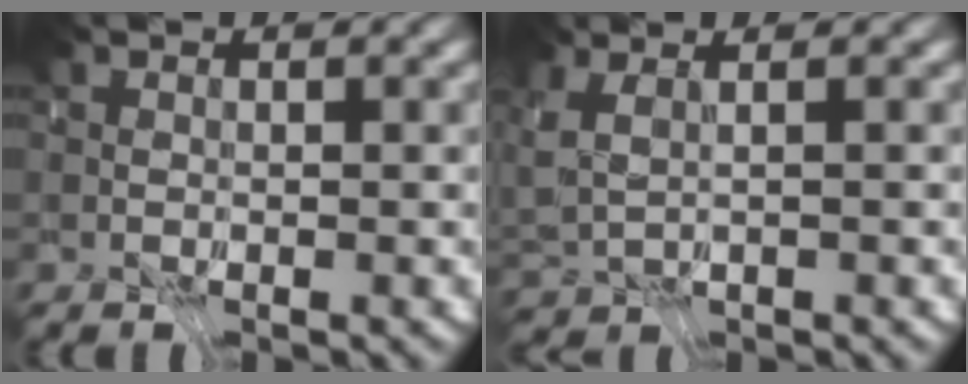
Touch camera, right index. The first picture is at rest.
{"total": 1.7, "force": [-0.3, -1.6, 0.5], "torque": [-0.016, -0.009, 0.008]}